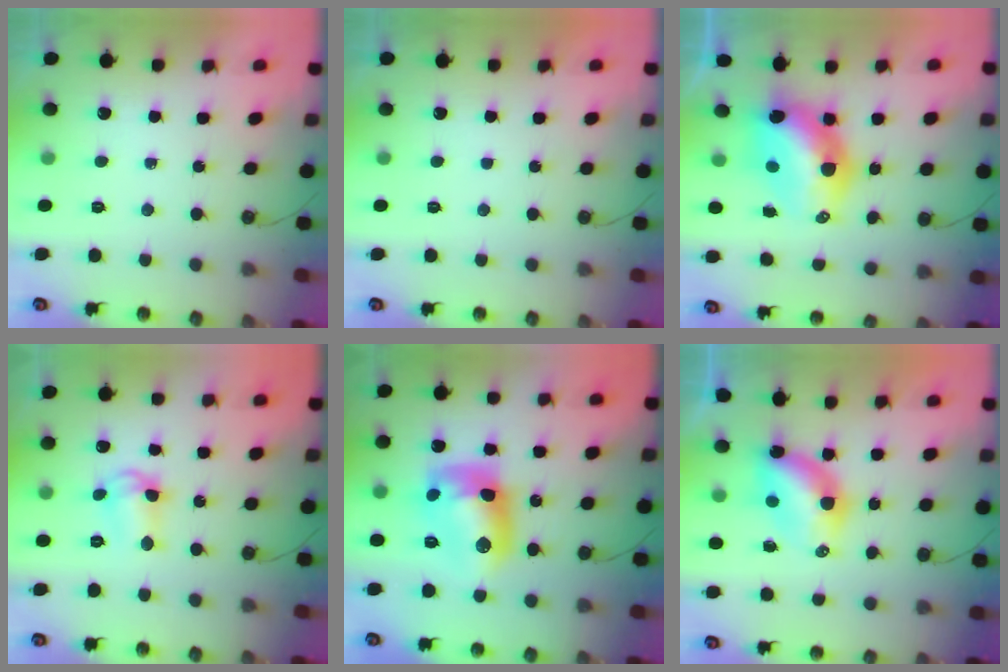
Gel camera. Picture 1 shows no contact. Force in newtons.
{"total": 0.0}
{"total": 11.9, "press": 11.8, "slide": 1.2}
{"total": 7.6, "press": 7.3, "slide": 1.9}
{"total": 12.6, "press": 12.6, "slide": 0.8}
{"total": 6.1, "press": 6.1, "slide": 0.3}